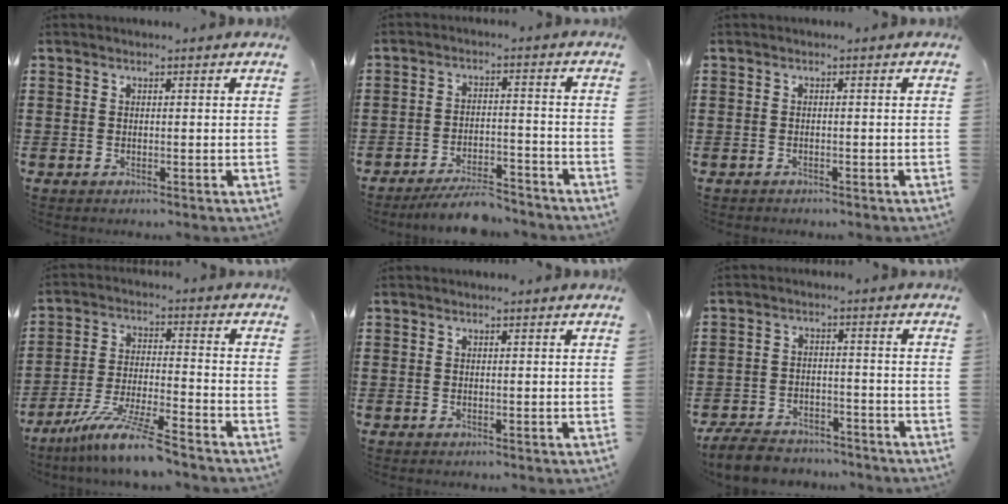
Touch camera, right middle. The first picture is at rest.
{"total": 5.7, "force": [-5.3, 0.4, 1.9], "torque": [-0.037, -0.002, -0.101]}
{"total": 0.6, "force": [-0.6, -0.1, 0.0], "torque": [-0.002, -0.002, -0.013]}
{"total": 9.8, "force": [-8.1, -0.3, 5.4], "torque": [-0.110, -0.006, -0.157]}
{"total": 0.0}
{"total": 6.2, "force": [-5.9, 1.1, 1.6], "torque": [-0.037, 0.007, -0.115]}